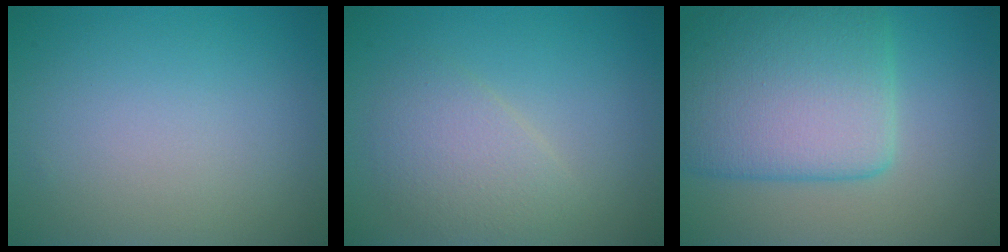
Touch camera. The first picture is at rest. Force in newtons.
{"total": 3.0, "press": 3.0, "slide": 0.0}
{"total": 8.6, "press": 8.6, "slide": 0.3}